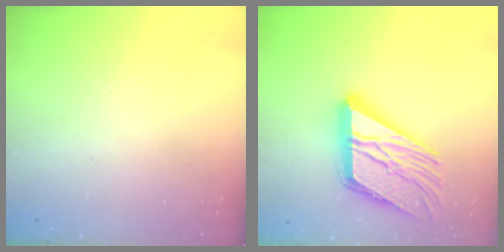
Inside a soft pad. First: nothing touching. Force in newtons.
{"total": 20.6, "press": 20.5, "slide": 2.2}